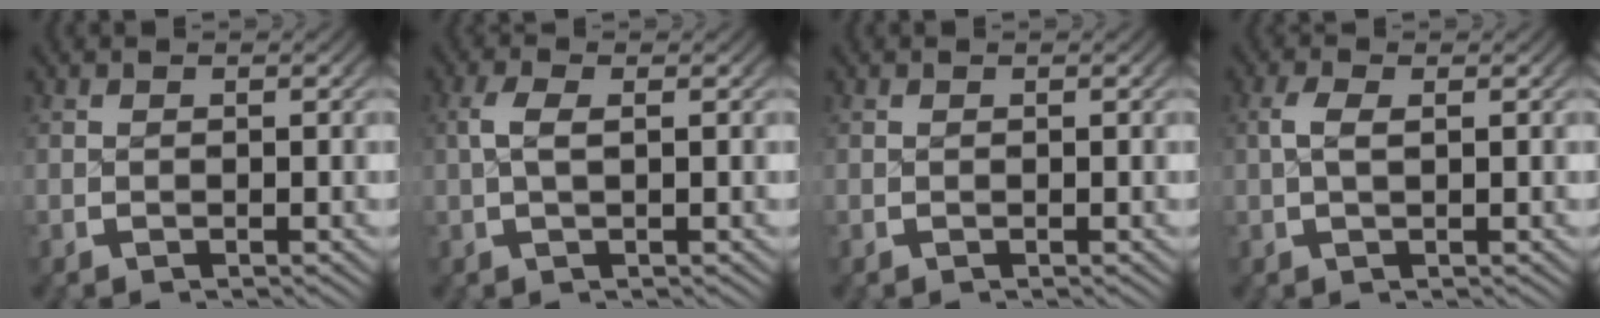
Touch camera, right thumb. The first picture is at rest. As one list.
[{"total": 2.0, "force": [0.5, 0.7, 1.8], "torque": [-0.042, 0.003, 0.010]}, {"total": 0.0}, {"total": 1.7, "force": [0.5, 0.6, 1.5], "torque": [-0.033, 0.002, 0.011]}]